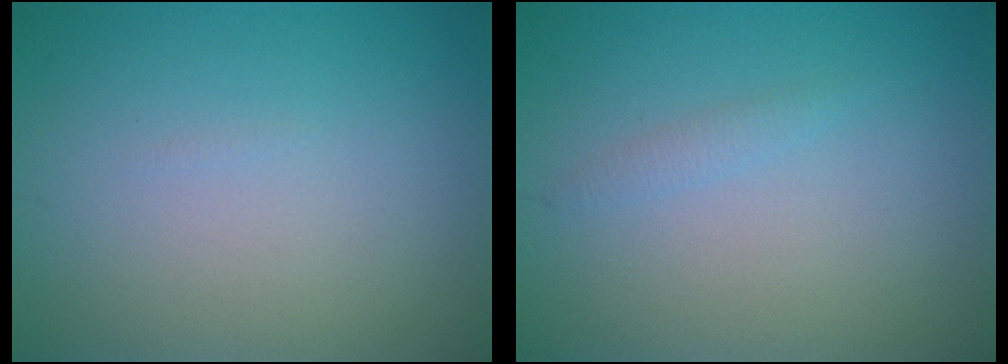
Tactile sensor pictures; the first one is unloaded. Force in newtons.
{"total": 0.8, "press": 0.8, "slide": 0.1}